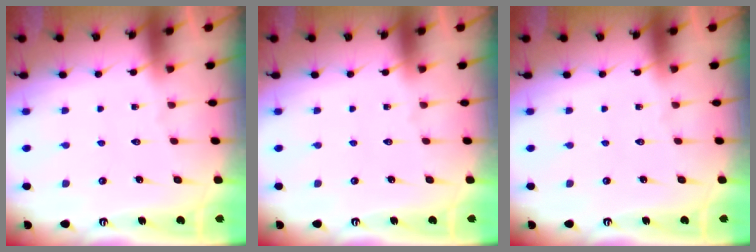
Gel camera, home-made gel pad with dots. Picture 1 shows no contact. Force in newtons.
{"total": 0.0}
{"total": 0.0}